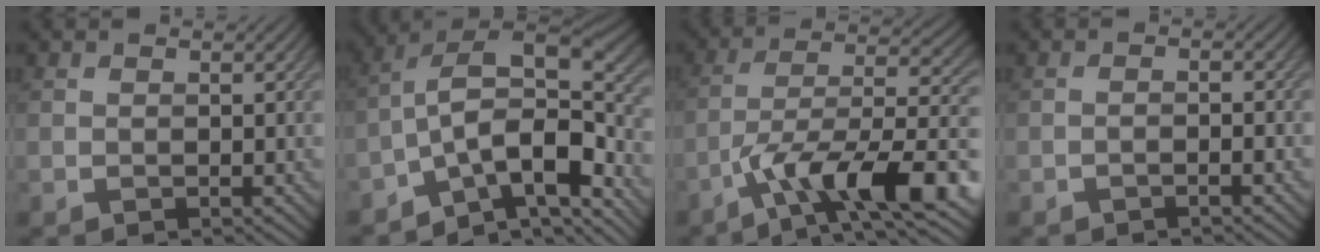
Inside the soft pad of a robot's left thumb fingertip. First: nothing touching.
{"total": 12.9, "force": [-6.6, 5.3, 9.6], "torque": [-0.162, 0.008, -0.134]}
{"total": 13.2, "force": [-6.5, 4.3, 10.6], "torque": [-0.174, -0.001, -0.114]}
{"total": 1.4, "force": [-0.9, 0.2, 1.0], "torque": [-0.018, 0.006, -0.022]}